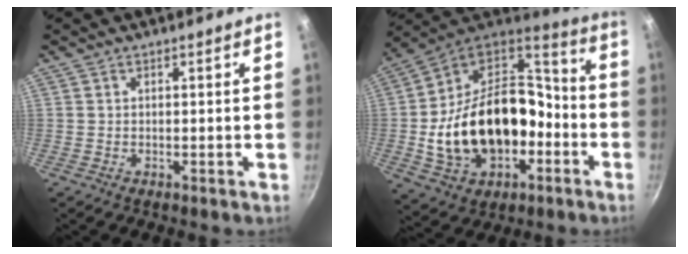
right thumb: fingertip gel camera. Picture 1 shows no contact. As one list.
[{"total": 26.2, "force": [-5.7, 17.8, 18.4], "torque": [-0.303, 0.072, -0.077]}]